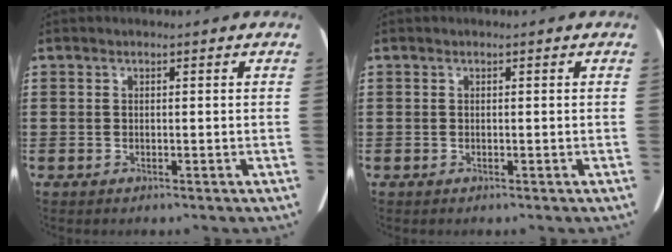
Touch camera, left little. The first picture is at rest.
{"total": 0.0}